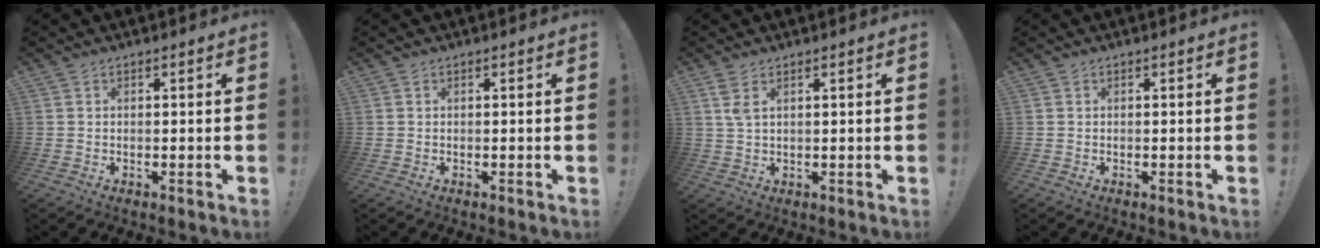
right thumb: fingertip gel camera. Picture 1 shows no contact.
{"total": 0.0}
{"total": 3.4, "force": [1.7, 1.2, 2.7], "torque": [-0.059, 0.001, 0.031]}
{"total": 0.0}